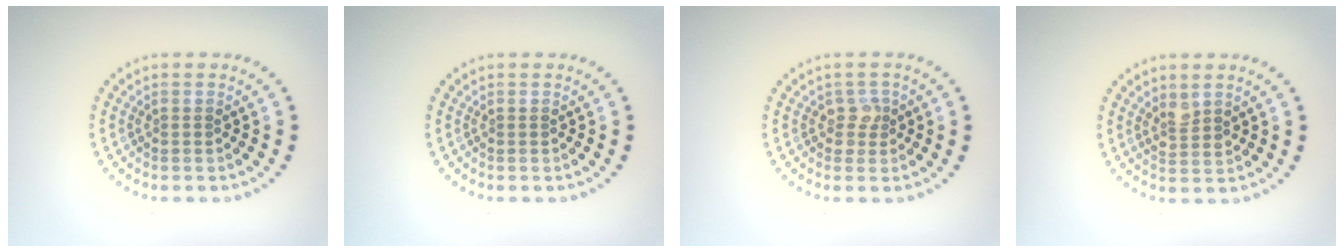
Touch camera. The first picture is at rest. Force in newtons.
{"total": 0.0}
{"total": 1.5, "press": 1.3, "slide": 0.7}
{"total": 1.6, "press": 1.3, "slide": 0.8}